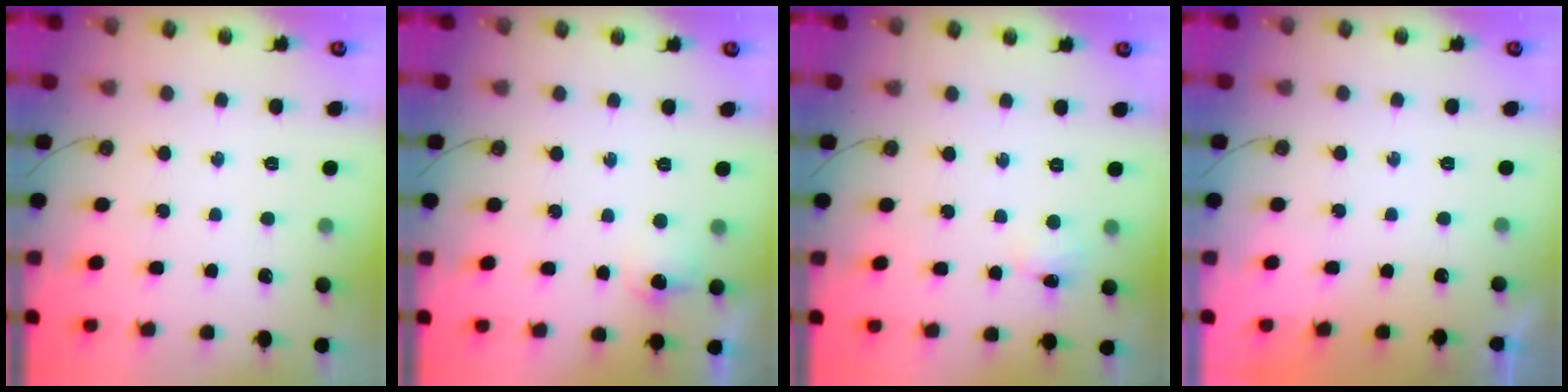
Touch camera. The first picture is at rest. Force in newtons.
{"total": 6.4, "press": 6.4, "slide": 0.4}
{"total": 2.9, "press": 2.8, "slide": 0.6}
{"total": 0.0}